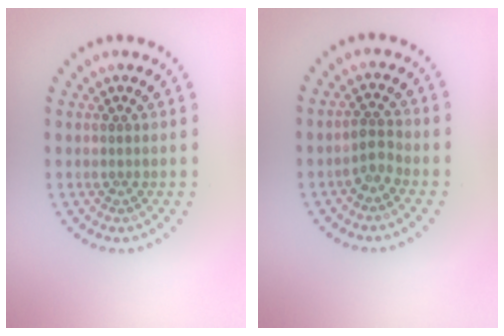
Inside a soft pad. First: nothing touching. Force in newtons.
{"total": 1.7, "press": 1.4, "slide": 1.0}